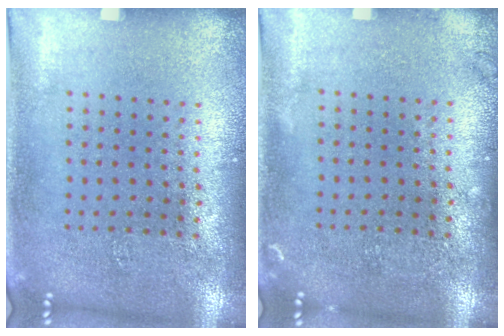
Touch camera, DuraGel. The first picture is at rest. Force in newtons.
{"total": 0.7, "press": 0.7, "slide": 0.2}